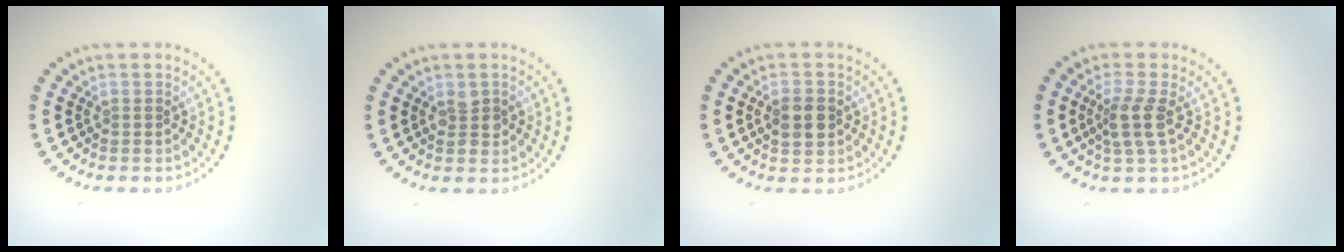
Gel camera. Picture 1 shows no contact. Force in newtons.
{"total": 1.4, "press": 1.4, "slide": 0.2}
{"total": 3.2, "press": 3.2, "slide": 0.1}
{"total": 2.4, "press": 1.9, "slide": 1.5}